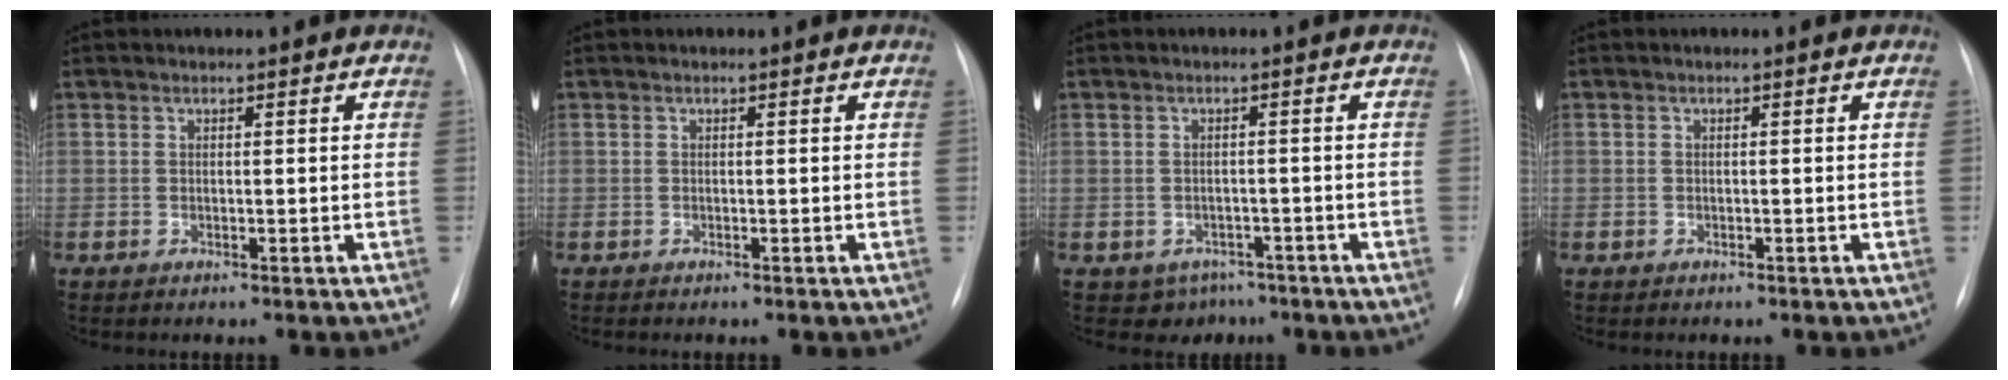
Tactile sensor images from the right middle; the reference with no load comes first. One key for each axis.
{"total": 0.0}
{"total": 4.0, "fx": -2.7, "fy": 2.9, "fz": 0.4, "tx": 0.001, "ty": 0.010, "tz": -0.030}
{"total": 0.0}